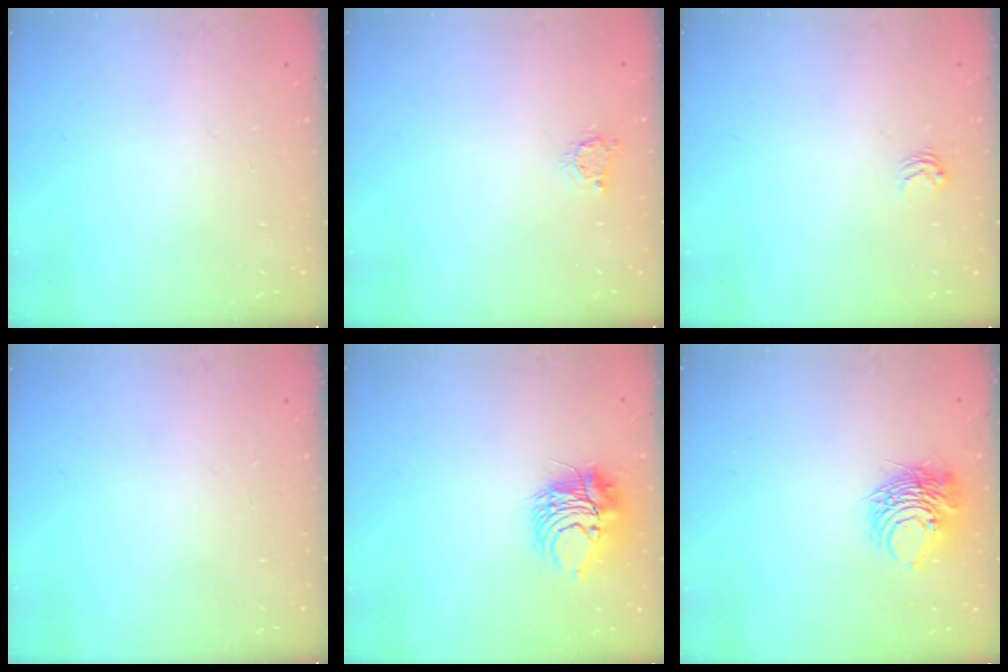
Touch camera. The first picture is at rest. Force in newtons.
{"total": 3.1, "press": 3.0, "slide": 0.4}
{"total": 2.9, "press": 2.8, "slide": 0.4}
{"total": 0.0}
{"total": 9.2, "press": 9.2, "slide": 0.4}
{"total": 9.4, "press": 9.4, "slide": 0.9}